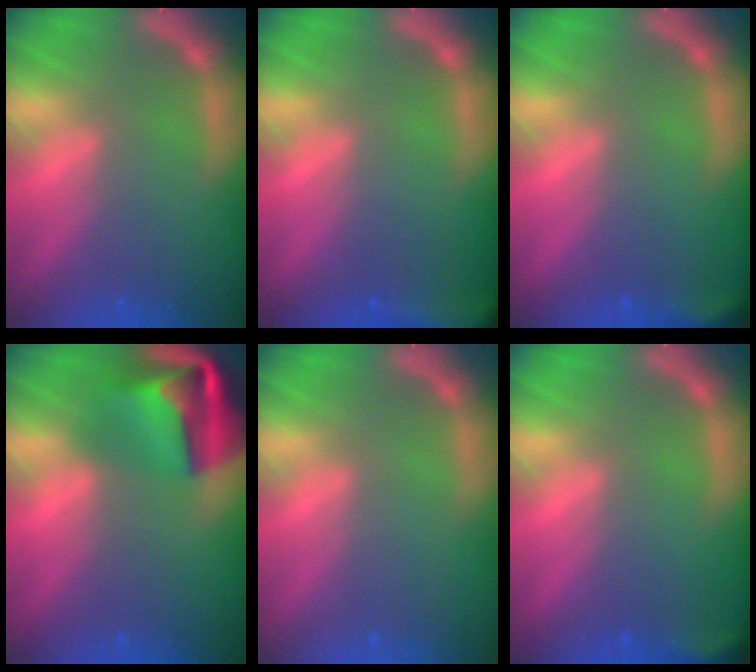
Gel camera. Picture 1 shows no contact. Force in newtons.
{"total": 8.0}
{"total": 2.4}
{"total": 8.9}
{"total": 0.0}
{"total": 2.4}